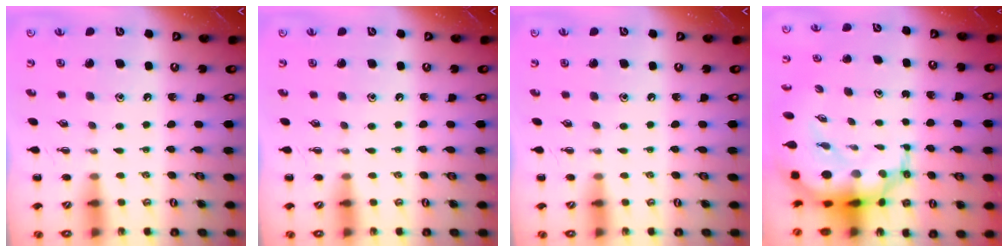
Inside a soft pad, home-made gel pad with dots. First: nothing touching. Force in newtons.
{"total": 0.0}
{"total": 0.0}
{"total": 13.0, "press": 12.6, "slide": 3.4}